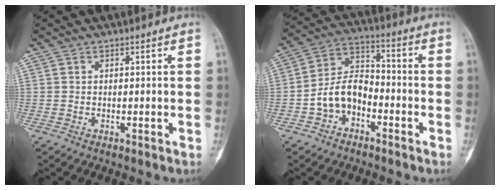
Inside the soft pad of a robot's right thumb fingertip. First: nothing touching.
{"total": 9.3, "force": [-3.8, 6.3, 5.7], "torque": [-0.092, 0.048, -0.080]}